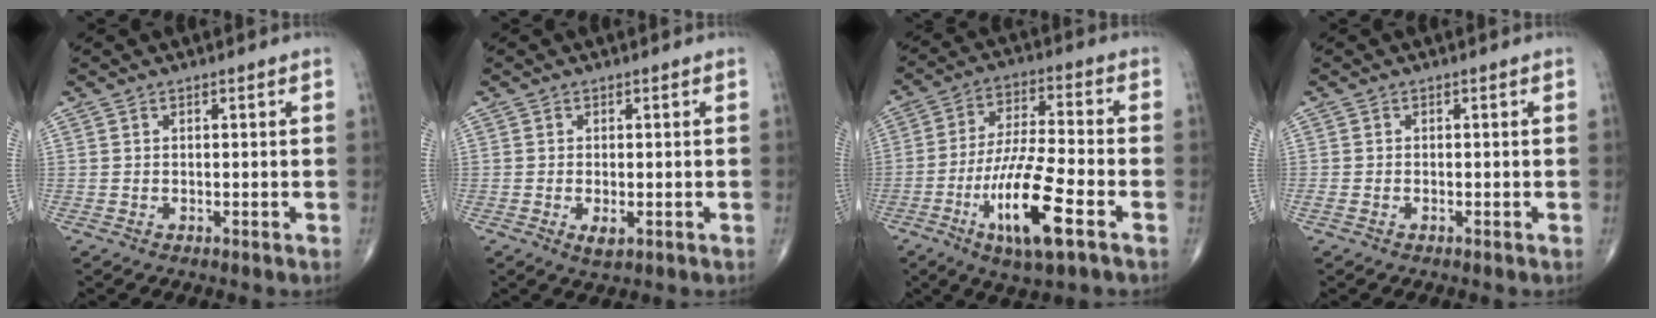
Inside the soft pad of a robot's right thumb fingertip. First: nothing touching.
{"total": 2.2, "force": [-0.6, 0.9, 1.9], "torque": [-0.033, -0.004, -0.010]}
{"total": 15.2, "force": [-6.4, 3.2, 13.4], "torque": [-0.260, 0.014, -0.115]}
{"total": 0.8, "force": [-0.3, 0.4, 0.5], "torque": [-0.018, -0.002, -0.008]}